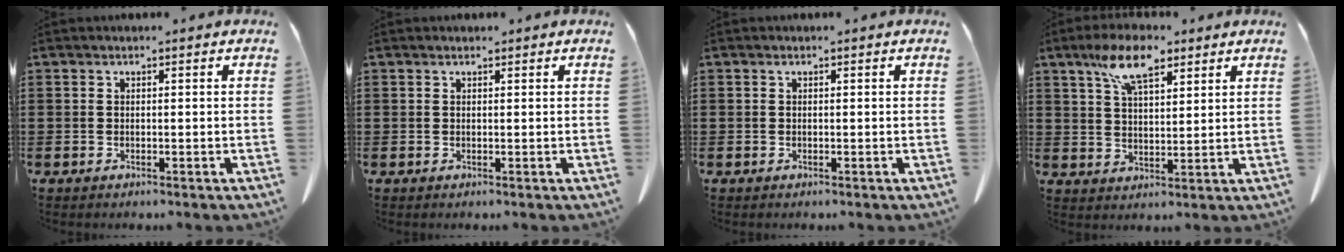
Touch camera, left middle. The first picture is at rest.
{"total": 0.5, "force": [0.4, 0.1, 0.3], "torque": [-0.007, -0.002, 0.010]}
{"total": 0.0}
{"total": 8.9, "force": [5.8, 3.2, 5.9], "torque": [-0.122, -0.004, 0.104]}